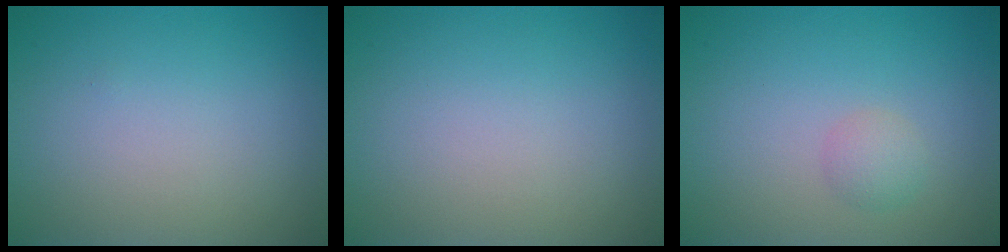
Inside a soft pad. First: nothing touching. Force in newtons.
{"total": 0.0}
{"total": 1.4, "press": 1.4, "slide": 0.0}